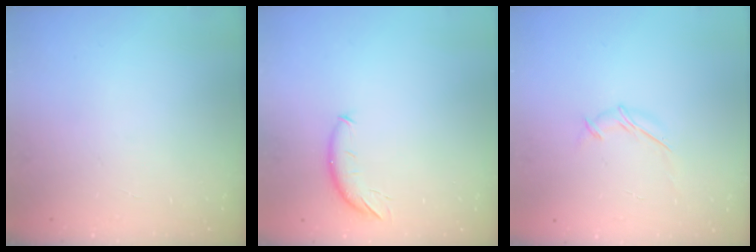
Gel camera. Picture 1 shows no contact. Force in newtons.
{"total": 7.5, "press": 7.5, "slide": 0.6}
{"total": 5.6, "press": 5.6, "slide": 0.2}